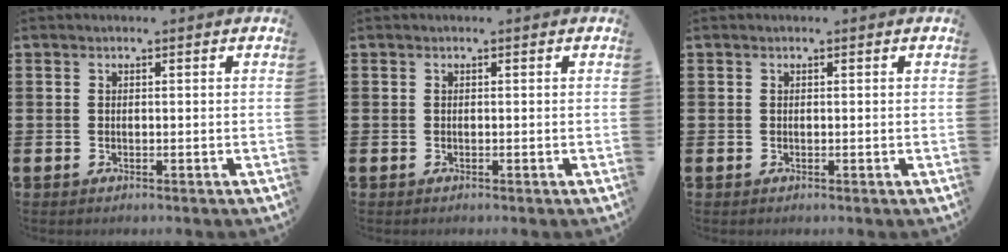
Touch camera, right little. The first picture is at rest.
{"total": 0.0}
{"total": 0.0}